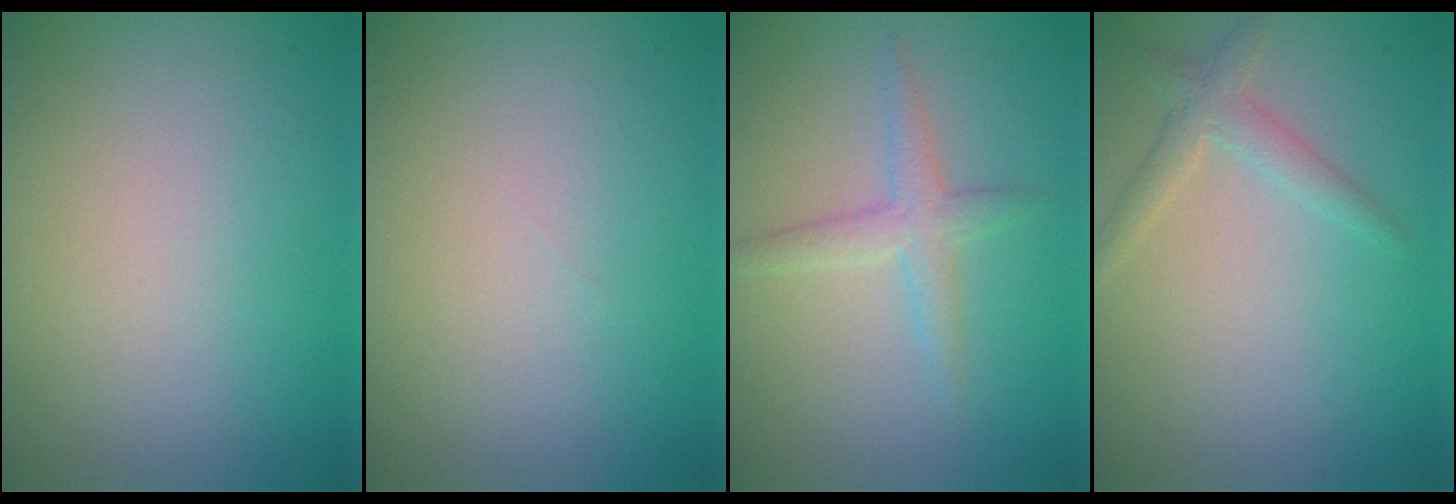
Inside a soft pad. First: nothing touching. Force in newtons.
{"total": 0.0}
{"total": 2.3, "press": 2.3, "slide": 0.0}
{"total": 1.9, "press": 1.9, "slide": 0.0}